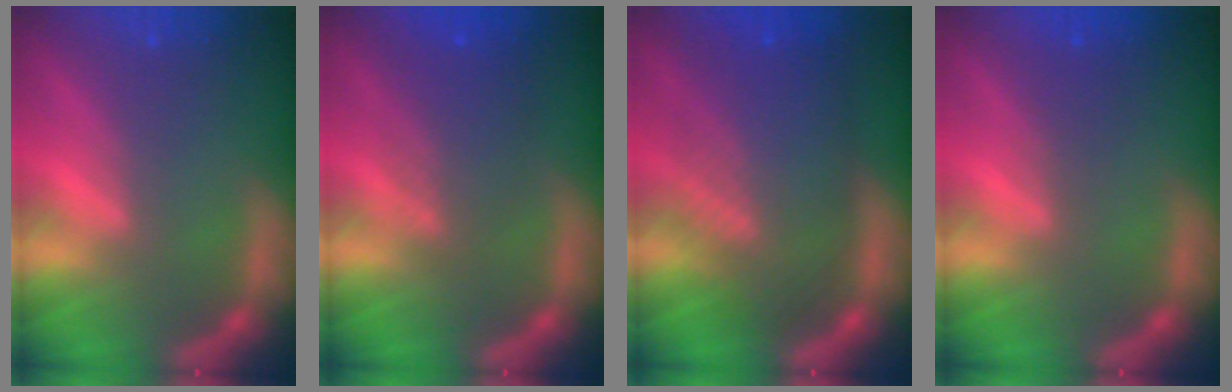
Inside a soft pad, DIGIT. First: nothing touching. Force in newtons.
{"total": 4.6}
{"total": 9.6}
{"total": 1.5}